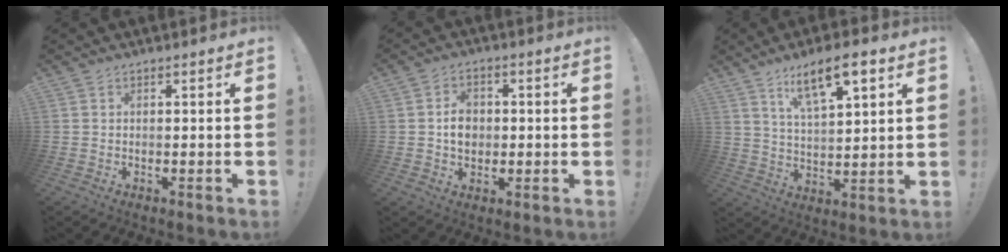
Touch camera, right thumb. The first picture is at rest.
{"total": 6.6, "force": [0.0, 5.6, 3.5], "torque": [-0.031, 0.003, 0.000]}
{"total": 11.8, "force": [7.0, 3.6, 8.9], "torque": [-0.142, -0.029, 0.116]}